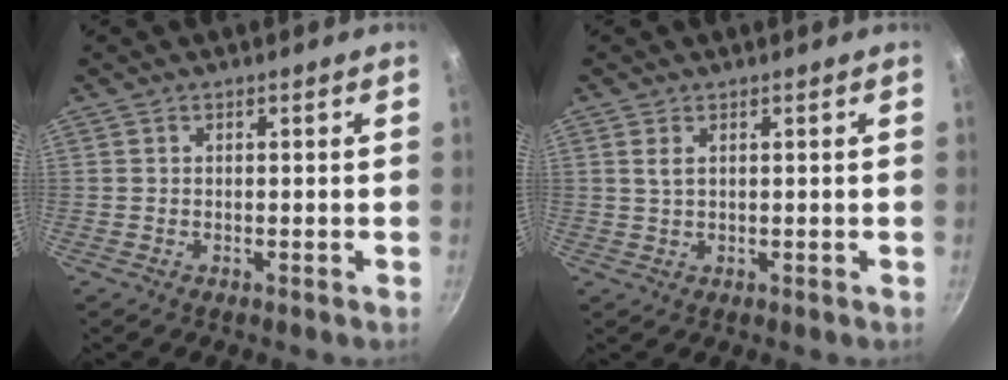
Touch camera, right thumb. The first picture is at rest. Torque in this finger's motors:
{"motor_torque": [-0.57, -0.29, -0.81, 0.12, -0.19]}